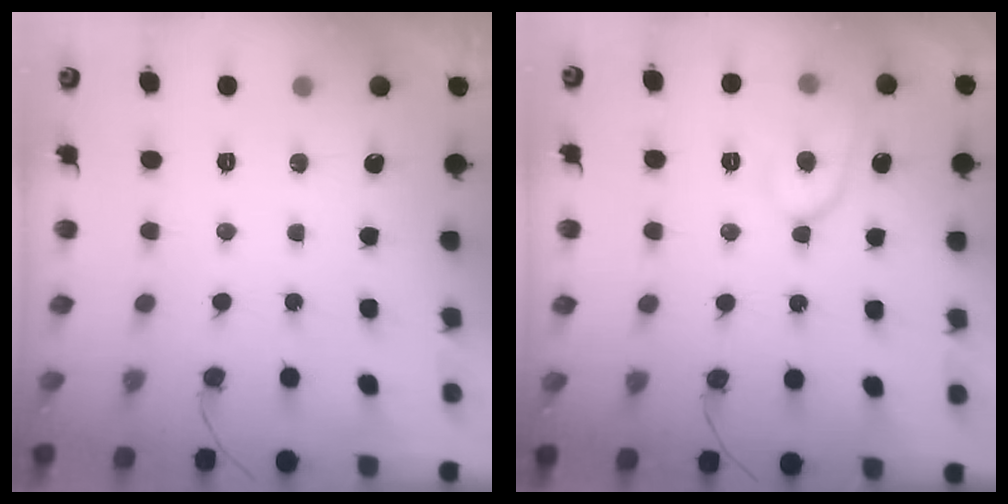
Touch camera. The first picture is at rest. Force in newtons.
{"total": 9.7, "press": 9.7, "slide": 0.9}